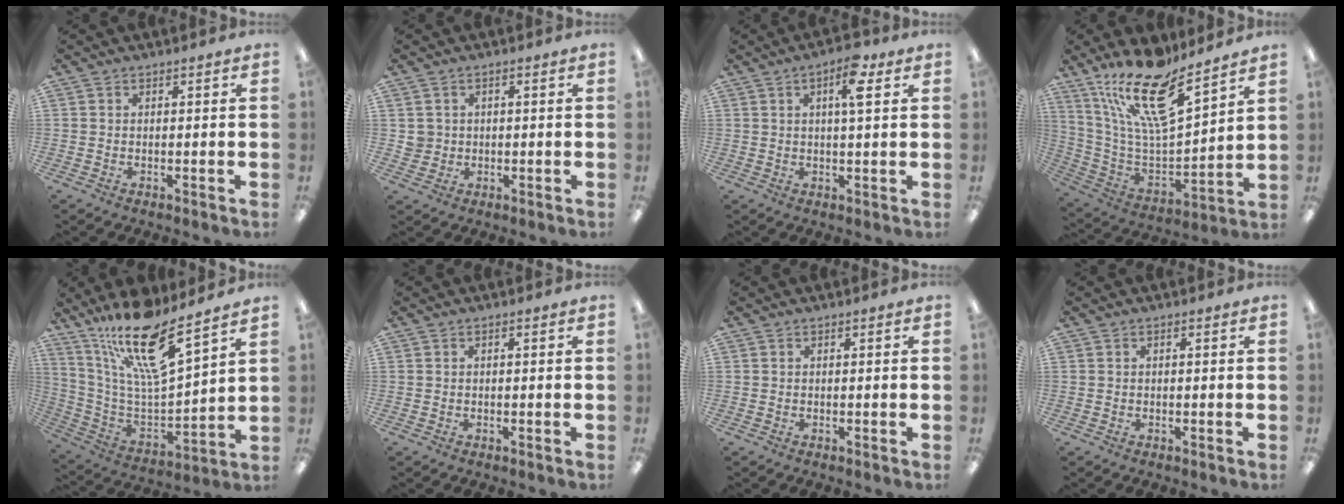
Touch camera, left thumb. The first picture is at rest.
{"total": 2.8, "force": [0.3, 2.8, -0.2], "torque": [-0.004, 0.003, 0.005]}
{"total": 7.1, "force": [3.3, 2.2, 5.9], "torque": [-0.084, -0.007, 0.046]}
{"total": 20.5, "force": [14.4, 6.3, 13.3], "torque": [-0.248, -0.099, 0.249]}
{"total": 19.4, "force": [14.2, 4.9, 12.3], "torque": [-0.228, -0.093, 0.244]}
{"total": 0.0}
{"total": 0.0}
{"total": 0.0}